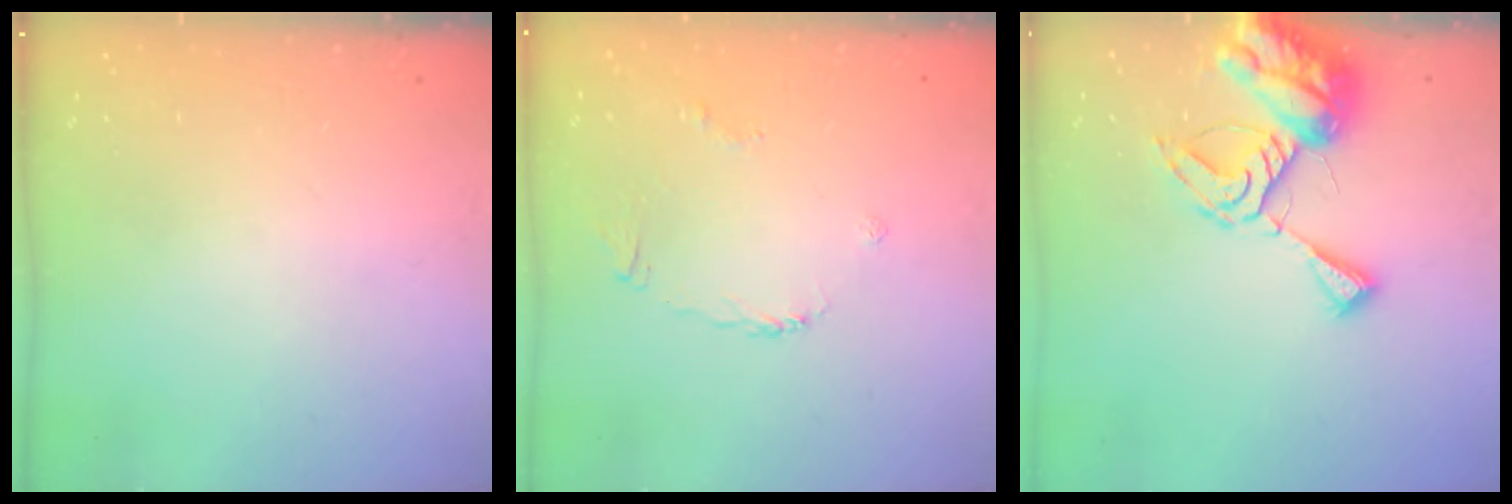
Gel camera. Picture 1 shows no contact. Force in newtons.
{"total": 4.0, "press": 4.0, "slide": 0.8}
{"total": 12.8, "press": 12.8, "slide": 1.4}